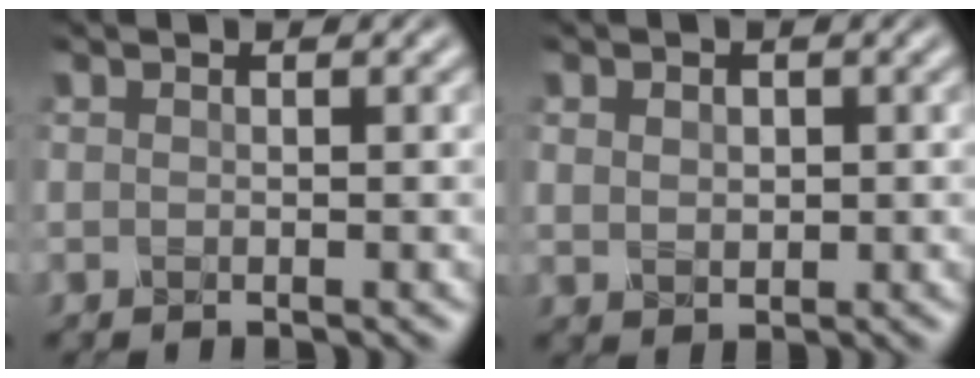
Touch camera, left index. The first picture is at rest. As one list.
[{"total": 1.7, "force": [0.4, 1.4, 0.9], "torque": [-0.018, 0.000, 0.009]}]